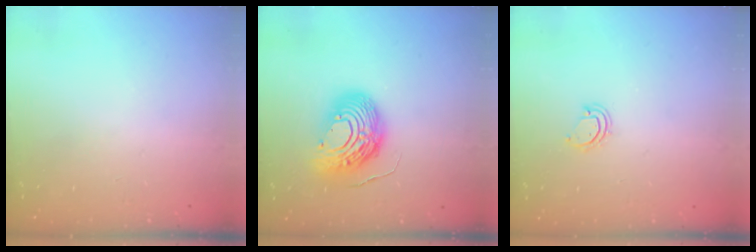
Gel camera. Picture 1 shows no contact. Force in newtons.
{"total": 13.8, "press": 13.8, "slide": 1.1}
{"total": 3.6, "press": 3.6, "slide": 0.2}